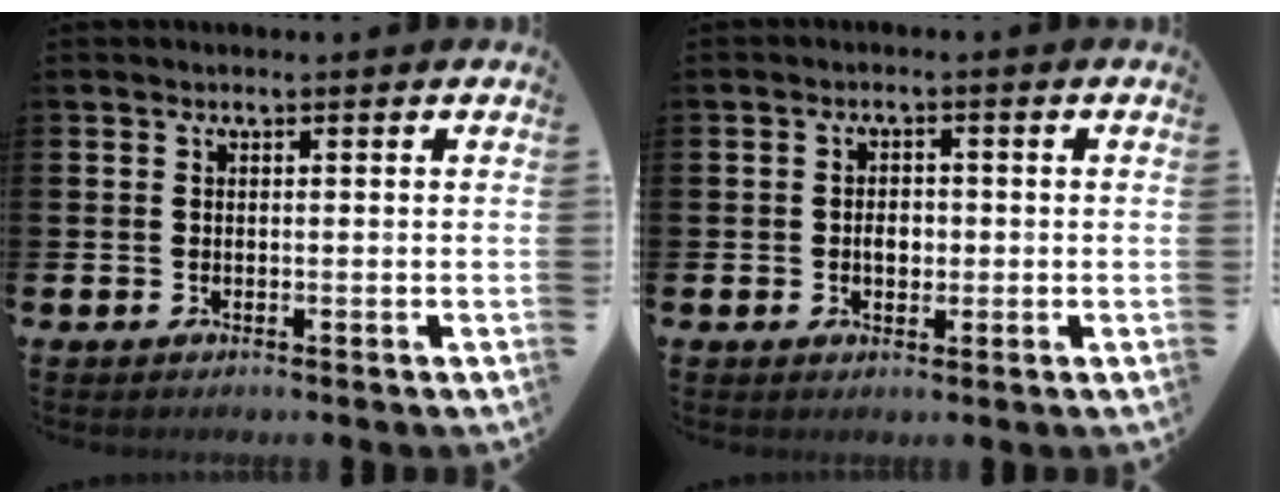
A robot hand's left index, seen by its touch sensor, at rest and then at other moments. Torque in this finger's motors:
{"motor_torque": [0.41, 0.28, 0.04, 0.06]}